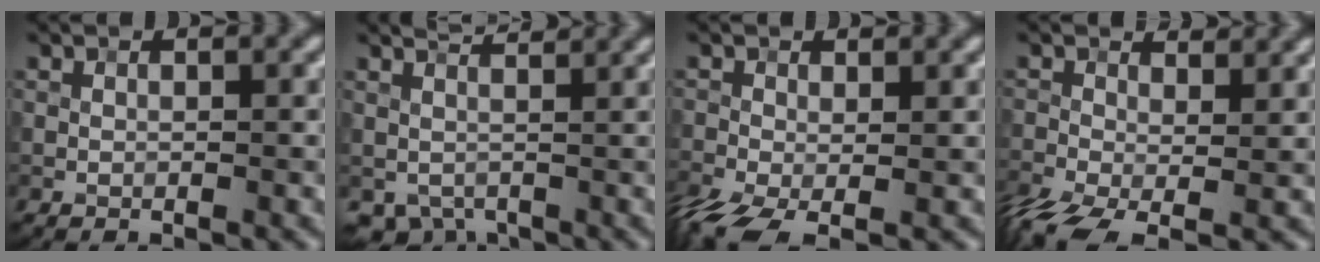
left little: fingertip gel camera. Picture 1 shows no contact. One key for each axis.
{"total": 2.8, "fx": 1.3, "fy": 1.8, "fz": 1.8, "tx": -0.028, "ty": 0.001, "tz": 0.026}
{"total": 4.7, "fx": -2.5, "fy": 2.3, "fz": 3.3, "tx": -0.093, "ty": -0.020, "tz": -0.052}
{"total": 5.5, "fx": -2.0, "fy": 2.7, "fz": 4.3, "tx": -0.100, "ty": -0.009, "tz": -0.051}